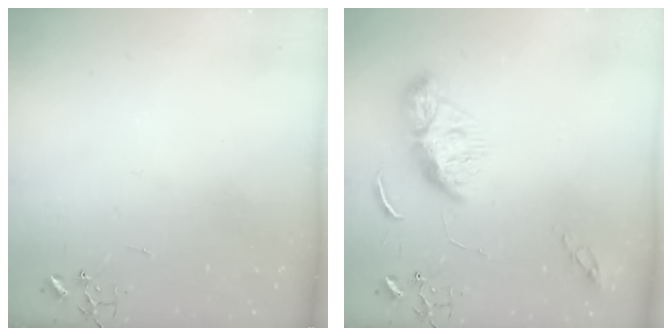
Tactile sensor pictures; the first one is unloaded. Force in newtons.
{"total": 9.5, "press": 9.5, "slide": 0.5}